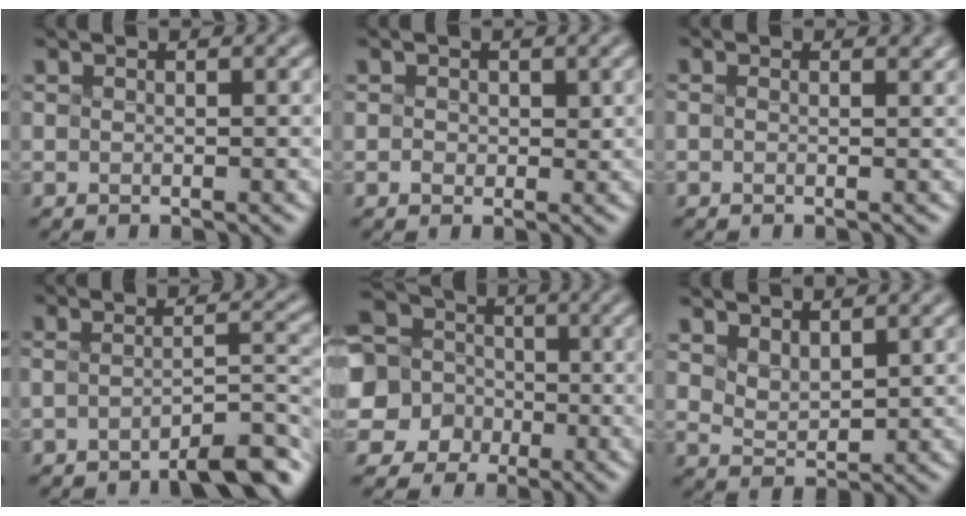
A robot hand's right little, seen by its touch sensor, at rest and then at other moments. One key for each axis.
{"total": 1.5, "fx": -0.8, "fy": -0.6, "fz": -1.1, "tx": 0.001, "ty": -0.010, "tz": 0.017}
{"total": 0.7, "fx": -0.4, "fy": -0.4, "fz": -0.4, "tx": 0.005, "ty": -0.009, "tz": -0.008}
{"total": 4.5, "fx": -4.1, "fy": -0.4, "fz": 1.7, "tx": -0.032, "ty": -0.005, "tz": -0.040}
{"total": 8.9, "fx": -2.8, "fy": 8.4, "fz": 1.1, "tx": -0.087, "ty": 0.002, "tz": -0.054}
{"total": 0.9, "fx": 0.8, "fy": -0.3, "fz": -0.5, "tx": -0.015, "ty": -0.015, "tz": 0.053}